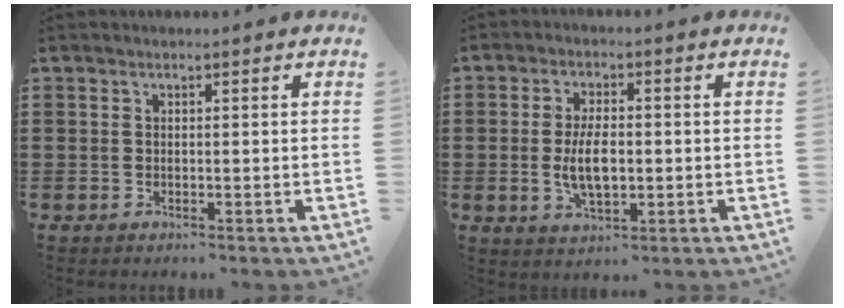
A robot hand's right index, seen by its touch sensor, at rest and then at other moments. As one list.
[{"total": 6.1, "force": [-0.6, 2.7, 5.4], "torque": [-0.110, -0.001, -0.013]}]